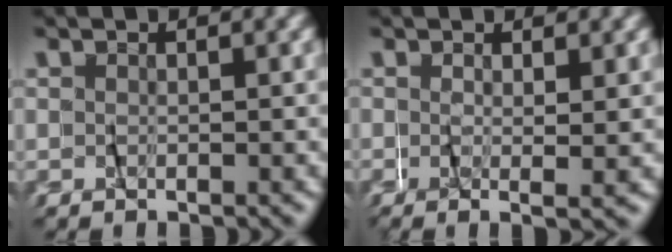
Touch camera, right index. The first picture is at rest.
{"total": 2.6, "force": [-1.1, -2.3, -0.3], "torque": [0.001, -0.013, -0.010]}